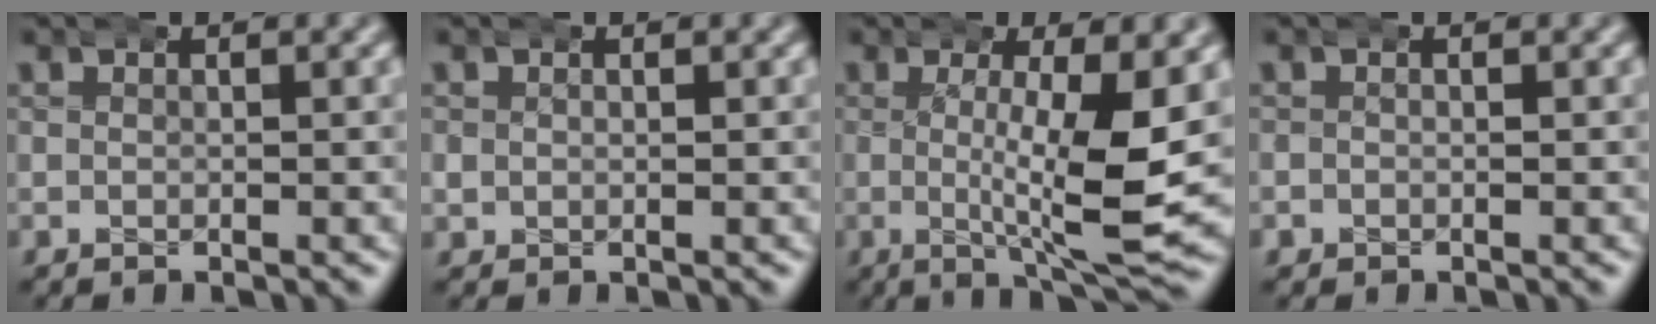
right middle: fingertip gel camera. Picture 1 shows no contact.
{"total": 1.1, "force": [0.1, 1.1, -0.1], "torque": [-0.011, 0.000, 0.003]}
{"total": 7.4, "force": [0.3, 0.7, 7.3], "torque": [-0.113, -0.009, 0.010]}
{"total": 1.0, "force": [-0.2, 0.9, -0.3], "torque": [-0.011, 0.001, -0.005]}